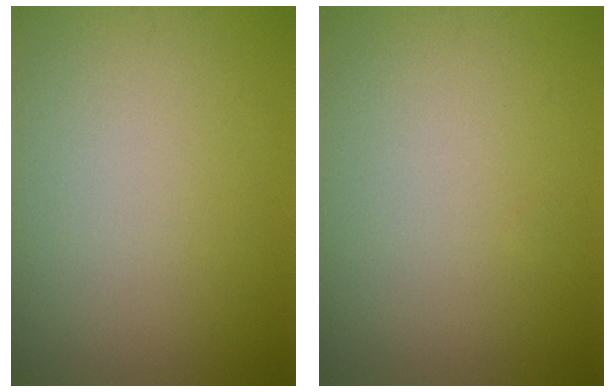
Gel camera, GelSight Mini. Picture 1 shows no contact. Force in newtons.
{"total": 0.0}